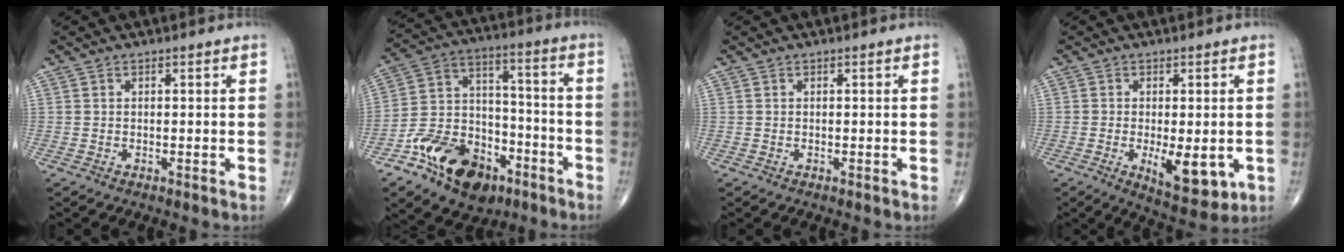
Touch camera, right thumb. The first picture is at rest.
{"total": 19.0, "force": [-10.7, 11.6, 10.5], "torque": [-0.144, 0.081, -0.180]}
{"total": 0.0}
{"total": 9.2, "force": [-2.2, 4.0, 8.0], "torque": [-0.104, -0.018, -0.024]}